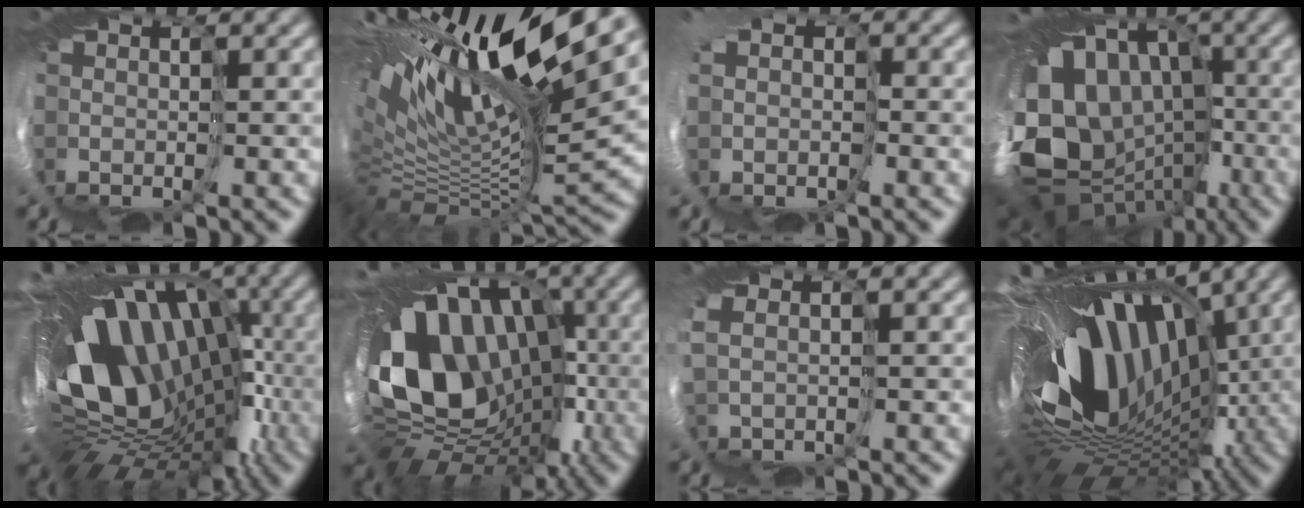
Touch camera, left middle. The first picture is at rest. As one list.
[{"total": 14.9, "force": [8.0, 3.6, 12.1], "torque": [-0.229, 0.027, 0.133]}, {"total": 2.5, "force": [-0.2, 2.3, 0.9], "torque": [-0.023, -0.009, -0.001]}, {"total": 15.6, "force": [-3.5, 12.9, 8.2], "torque": [-0.157, -0.004, -0.065]}, {"total": 16.3, "force": [-0.3, 11.4, 11.7], "torque": [-0.188, -0.034, 0.005]}, {"total": 14.4, "force": [0.0, 11.4, 8.8], "torque": [-0.156, -0.007, 0.010]}, {"total": 1.0, "force": [0.6, 0.4, 0.6], "torque": [-0.032, 0.005, 0.016]}, {"total": 16.8, "force": [0.5, 10.3, 13.2], "torque": [-0.198, -0.020, 0.003]}]